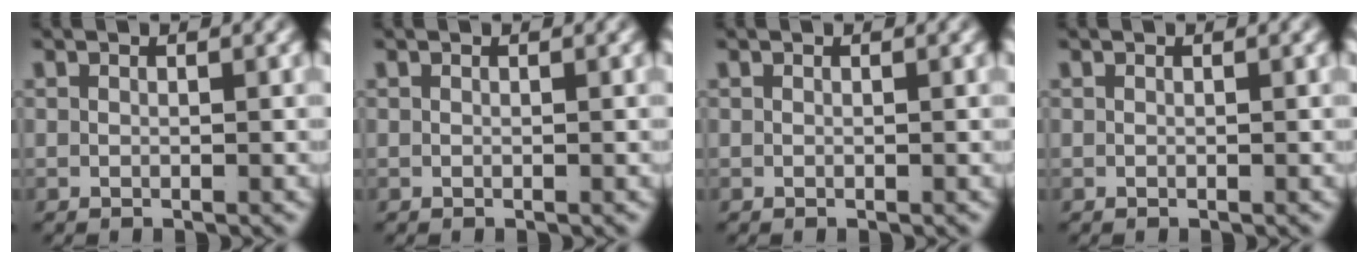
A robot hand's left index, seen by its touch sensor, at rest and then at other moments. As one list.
[{"total": 0.0}, {"total": 0.0}, {"total": 0.0}]